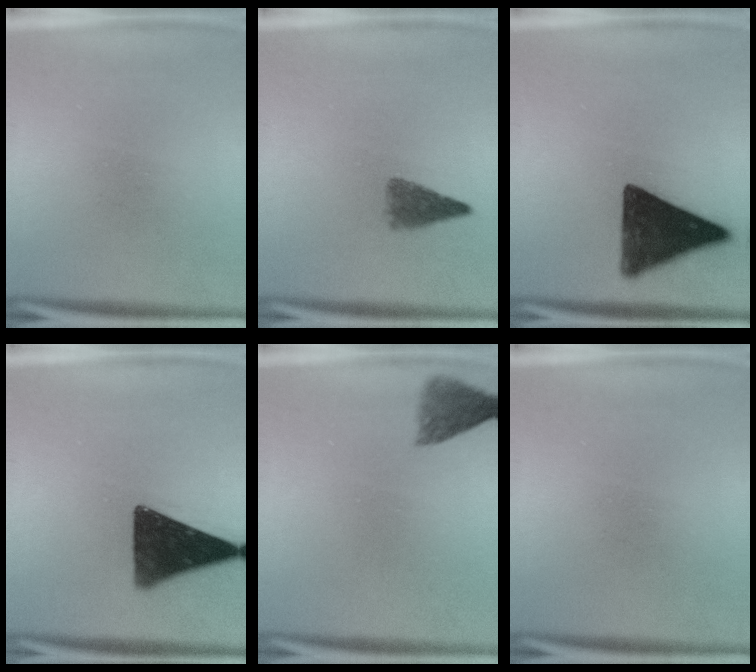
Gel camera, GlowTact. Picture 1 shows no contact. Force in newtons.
{"total": 3.4}
{"total": 15.0}
{"total": 15.0}
{"total": 3.7}
{"total": 0.0}